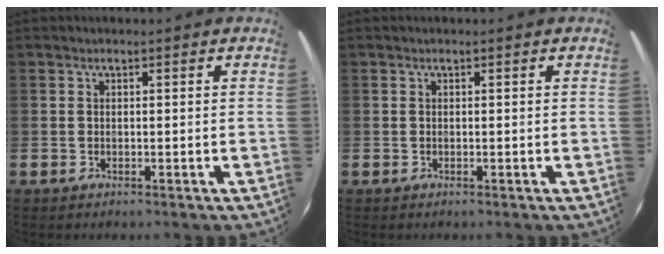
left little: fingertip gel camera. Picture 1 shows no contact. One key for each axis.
{"total": 0.0}